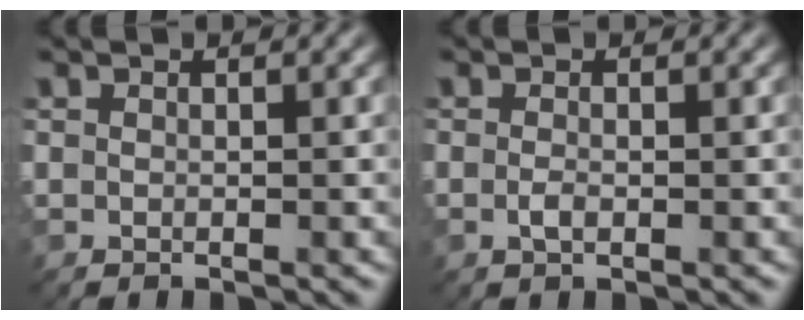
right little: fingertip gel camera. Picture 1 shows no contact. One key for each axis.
{"total": 0.8, "fx": -0.2, "fy": 0.3, "fz": 0.7, "tx": -0.015, "ty": -0.001, "tz": -0.005}